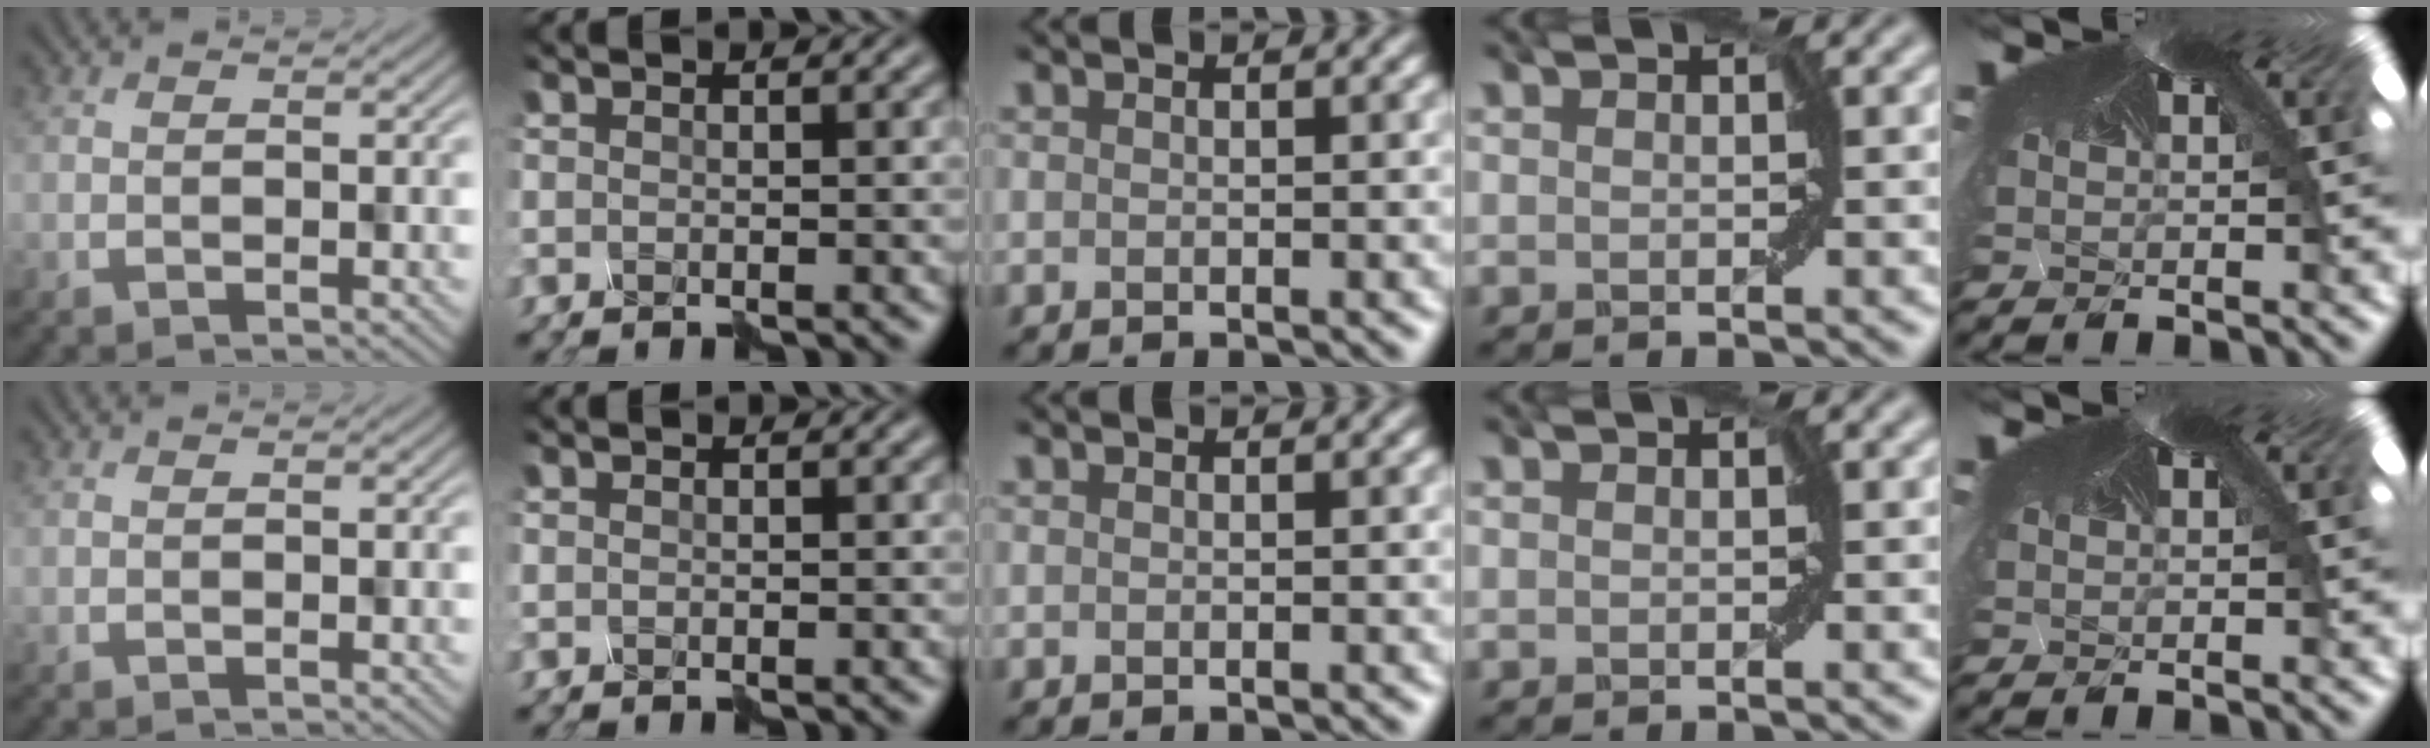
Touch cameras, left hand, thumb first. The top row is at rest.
{}